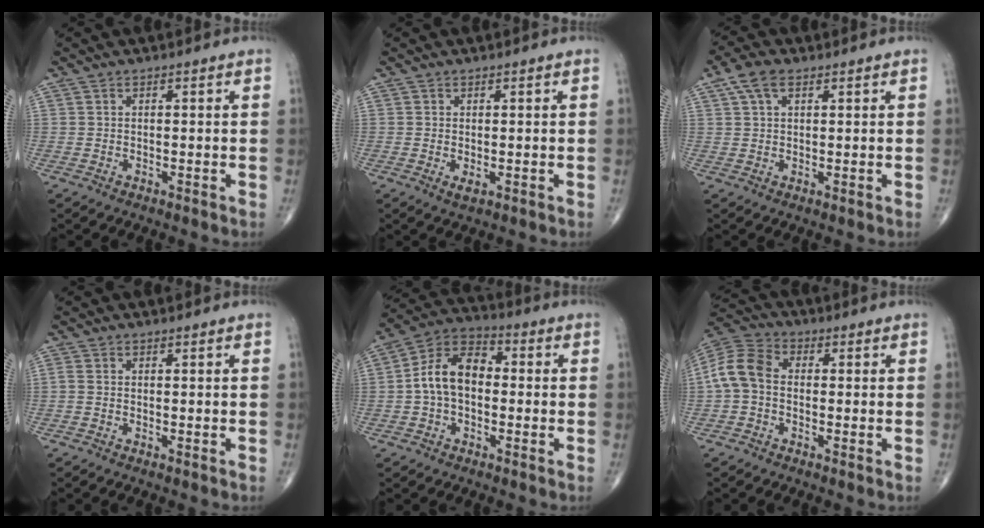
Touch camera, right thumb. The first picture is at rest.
{"total": 1.1, "force": [-0.2, 0.5, 0.9], "torque": [-0.011, -0.005, -0.001]}
{"total": 4.8, "force": [2.3, 2.5, 3.4], "torque": [-0.067, 0.011, 0.046]}
{"total": 1.0, "force": [-0.2, 0.3, 0.9], "torque": [-0.025, -0.002, -0.006]}
{"total": 10.8, "force": [-0.5, 7.1, 8.1], "torque": [-0.138, 0.035, -0.023]}
{"total": 8.6, "force": [-0.6, 6.0, 6.1], "torque": [-0.119, 0.024, -0.027]}